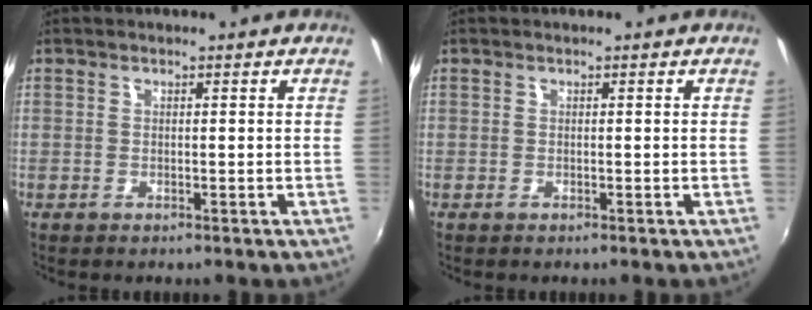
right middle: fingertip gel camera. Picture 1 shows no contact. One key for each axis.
{"total": 0.0}